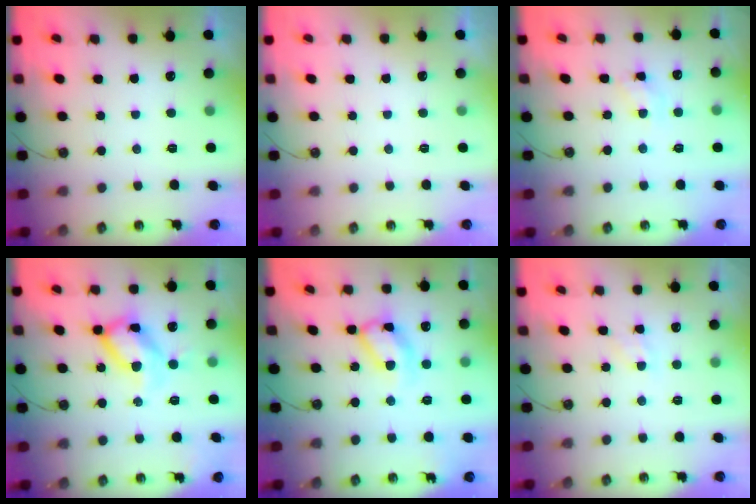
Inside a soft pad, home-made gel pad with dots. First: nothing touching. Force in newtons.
{"total": 0.0}
{"total": 5.0, "press": 5.0, "slide": 0.8}
{"total": 16.3, "press": 16.3, "slide": 0.9}
{"total": 12.7, "press": 12.6, "slide": 0.9}
{"total": 6.0, "press": 5.9, "slide": 0.5}